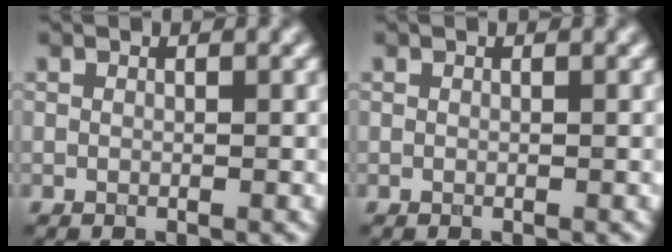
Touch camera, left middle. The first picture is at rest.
{"total": 0.0}